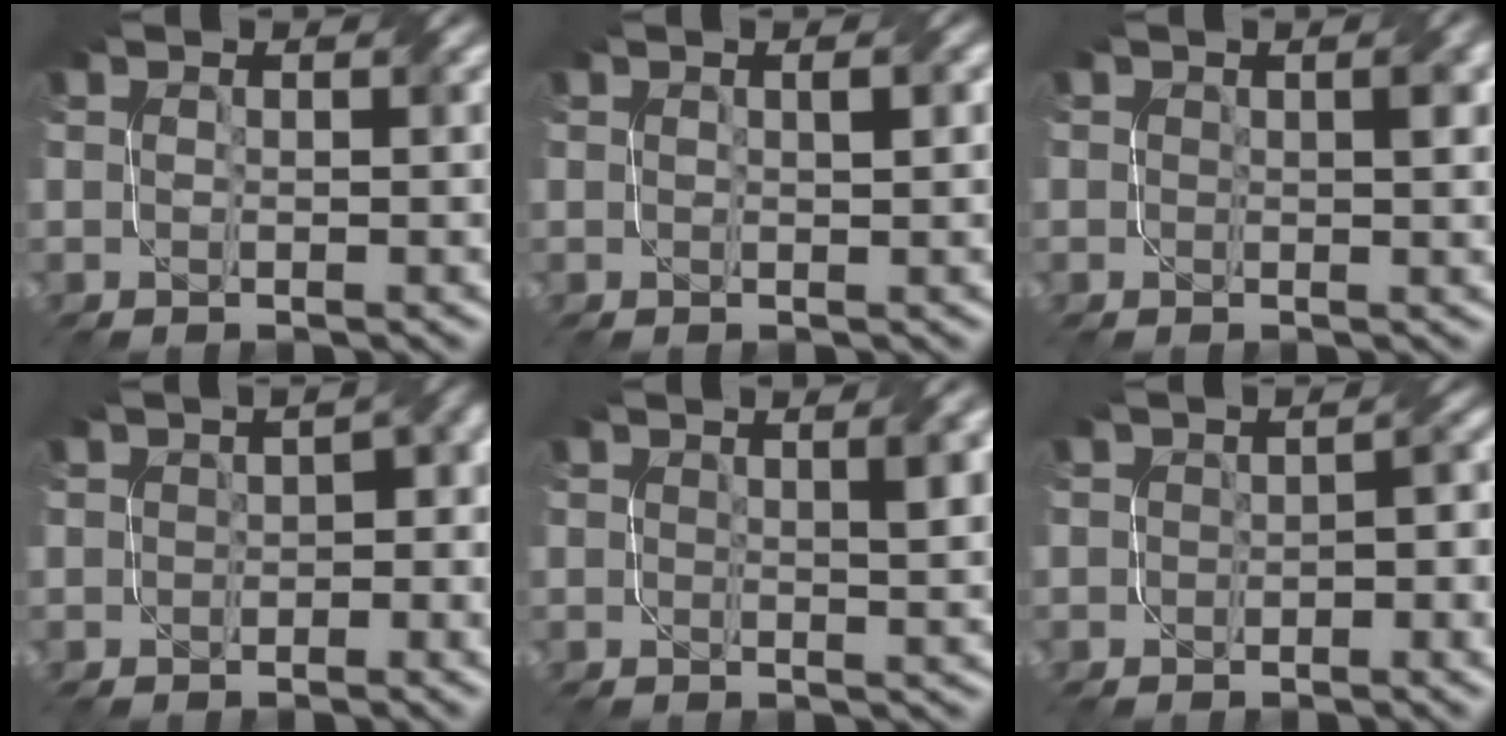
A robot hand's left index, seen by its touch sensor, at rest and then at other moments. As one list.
[{"total": 0.5, "force": [0.1, 0.0, 0.5], "torque": [-0.006, 0.006, 0.003]}, {"total": 1.3, "force": [0.2, 0.4, 1.2], "torque": [-0.010, 0.004, 0.002]}, {"total": 3.0, "force": [-0.7, 1.9, 2.2], "torque": [-0.010, 0.003, -0.004]}, {"total": 2.3, "force": [0.6, 0.6, 2.2], "torque": [-0.017, 0.008, 0.010]}, {"total": 2.6, "force": [-1.0, 1.5, 1.9], "torque": [-0.017, 0.006, -0.010]}]